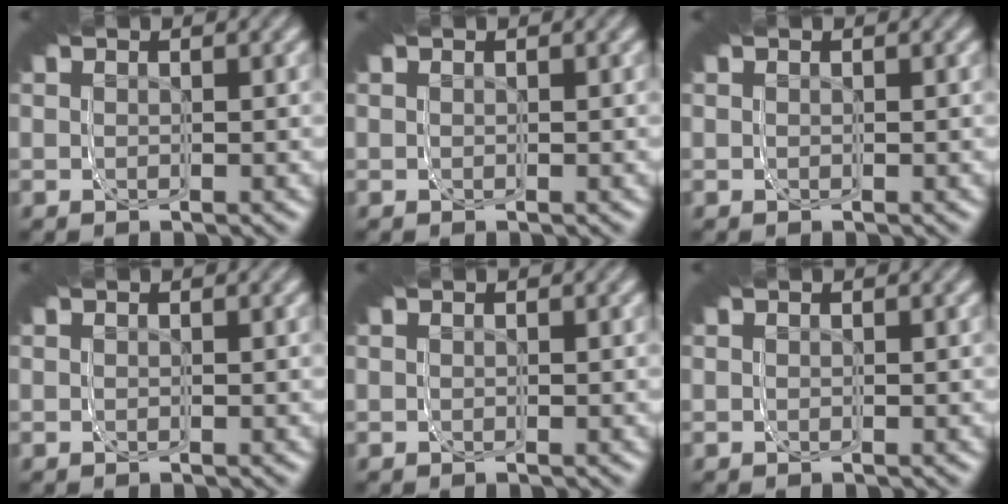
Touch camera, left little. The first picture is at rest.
{"total": 0.0}
{"total": 0.0}
{"total": 0.0}
{"total": 0.0}
{"total": 0.0}